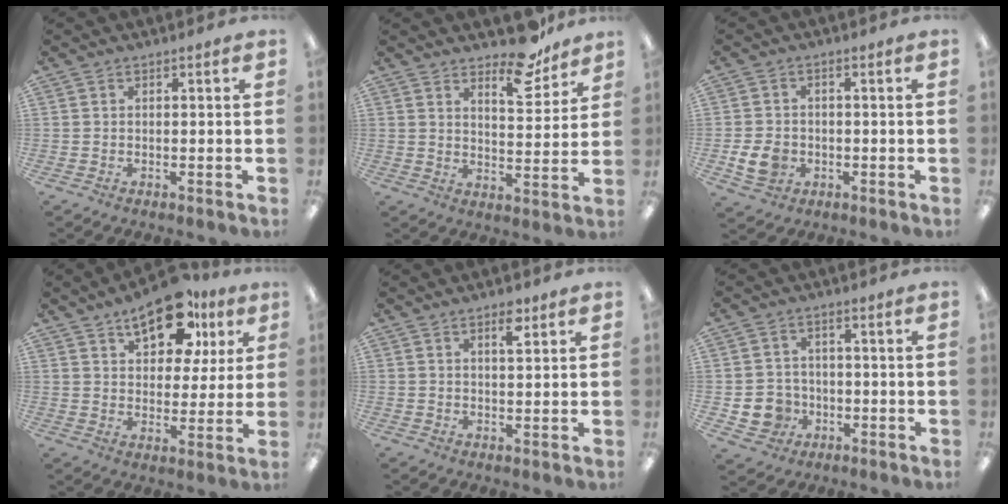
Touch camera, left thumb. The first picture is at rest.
{"total": 10.7, "force": [8.6, 4.1, 4.9], "torque": [-0.051, -0.060, 0.147]}
{"total": 5.9, "force": [-1.4, 4.8, 3.1], "torque": [-0.054, 0.000, -0.027]}
{"total": 15.4, "force": [9.4, 7.9, 9.3], "torque": [-0.126, -0.035, 0.160]}
{"total": 4.2, "force": [2.7, 1.4, 2.8], "torque": [-0.032, -0.010, 0.040]}
{"total": 6.6, "force": [-1.9, 6.0, 1.8], "torque": [-0.040, 0.015, -0.030]}